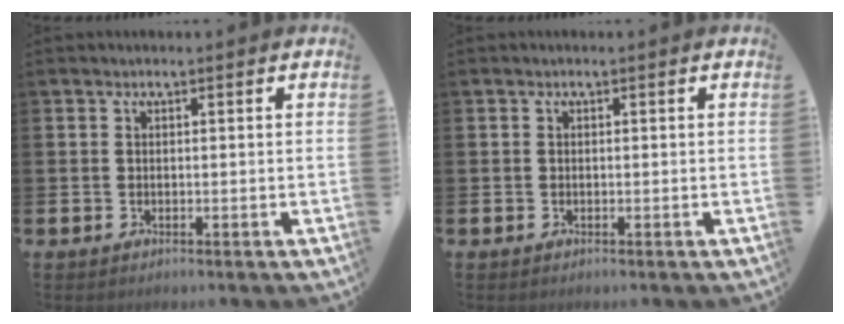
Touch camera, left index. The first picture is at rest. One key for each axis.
{"total": 0.0}